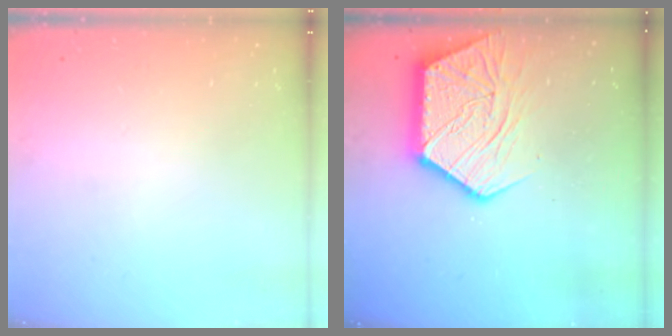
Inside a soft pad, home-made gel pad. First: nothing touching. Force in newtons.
{"total": 16.7, "press": 16.7, "slide": 1.3}